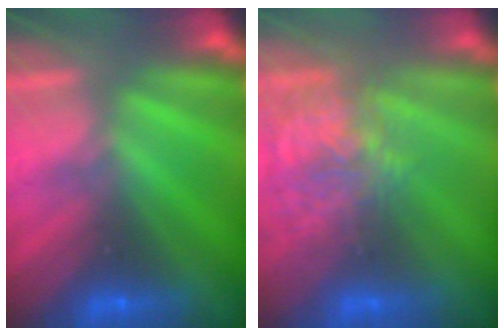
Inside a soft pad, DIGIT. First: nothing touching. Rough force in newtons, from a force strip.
{"total": 3.9}